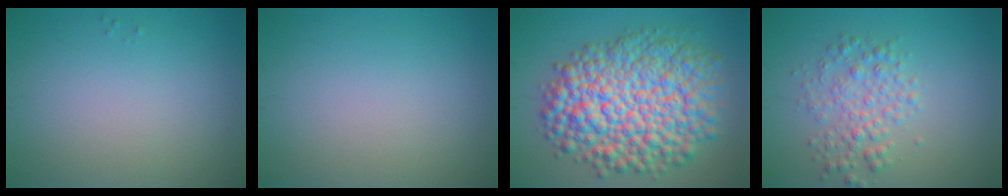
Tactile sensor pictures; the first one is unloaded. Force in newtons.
{"total": 0.0}
{"total": 12.4, "press": 12.4, "slide": 0.4}
{"total": 3.2, "press": 3.2, "slide": 0.0}